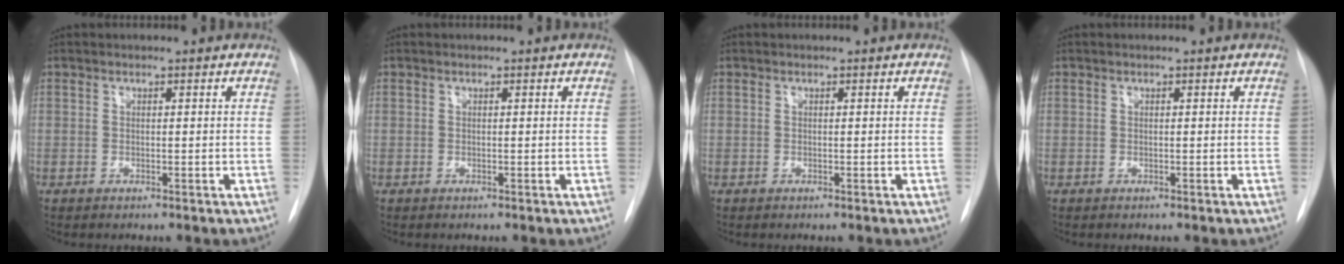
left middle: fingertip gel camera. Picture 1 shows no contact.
{"total": 0.0}
{"total": 0.0}
{"total": 0.0}